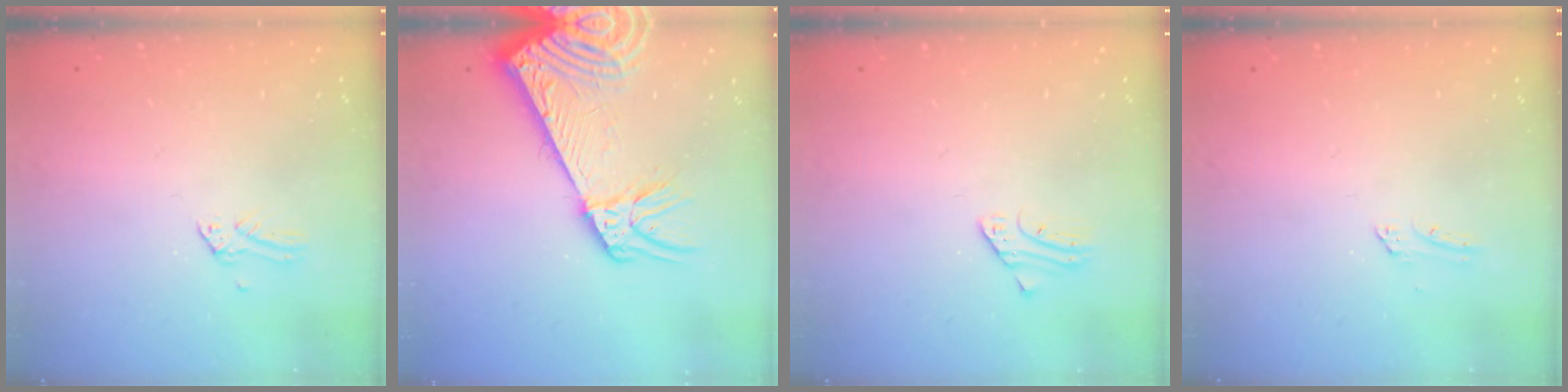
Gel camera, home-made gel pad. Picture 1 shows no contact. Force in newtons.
{"total": 11.1, "press": 10.7, "slide": 2.9}
{"total": 1.7, "press": 1.7, "slide": 0.2}
{"total": 1.4, "press": 1.4, "slide": 0.1}